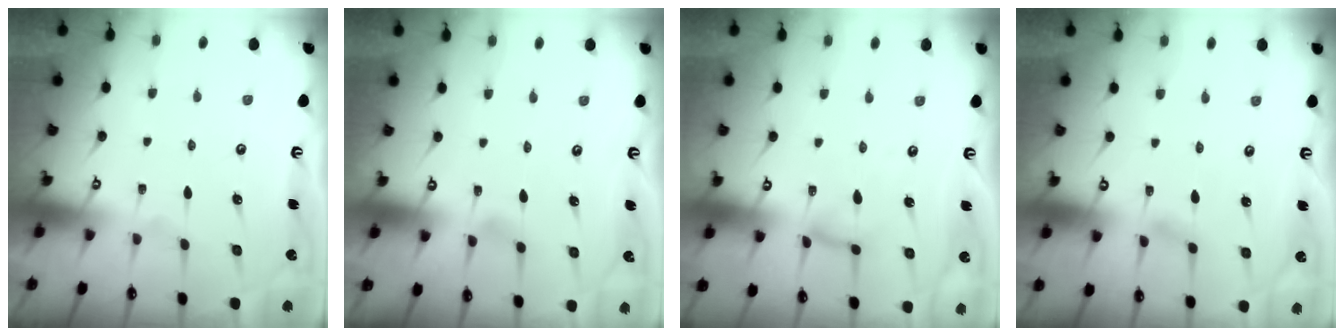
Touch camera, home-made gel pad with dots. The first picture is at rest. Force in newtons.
{"total": 2.9, "press": 2.9, "slide": 0.3}
{"total": 7.1, "press": 7.1, "slide": 0.6}
{"total": 2.6, "press": 2.6, "slide": 0.4}